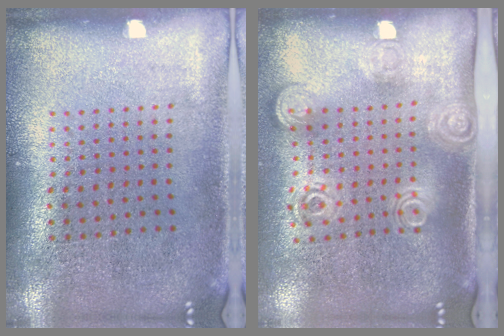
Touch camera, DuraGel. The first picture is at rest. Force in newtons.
{"total": 1.9, "press": 1.4, "slide": 1.3}